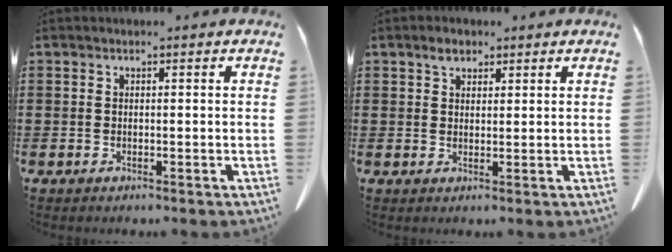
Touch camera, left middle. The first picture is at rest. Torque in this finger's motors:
{"motor_torque": [0.03, 0.01, 0.01, 0.03]}